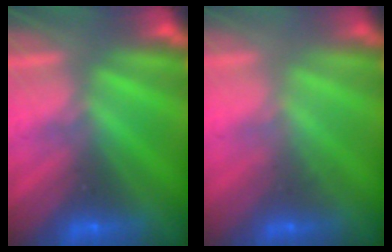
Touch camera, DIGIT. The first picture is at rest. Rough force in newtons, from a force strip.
{"total": 2.2}